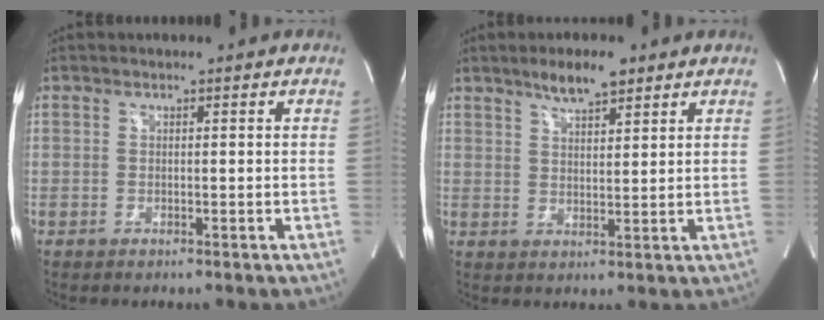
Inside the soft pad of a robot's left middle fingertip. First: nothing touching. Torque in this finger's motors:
{"motor_torque": [0.13, -0.11, 0.00, 0.04]}